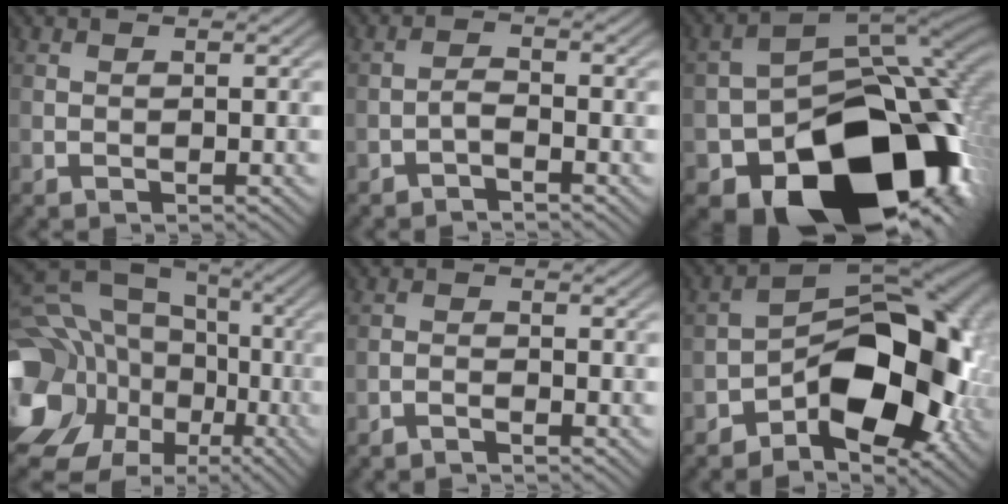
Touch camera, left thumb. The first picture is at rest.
{"total": 1.7, "force": [-1.3, 0.4, 0.9], "torque": [-0.019, 0.006, -0.031]}
{"total": 21.6, "force": [-9.4, 14.0, 13.6], "torque": [-0.196, -0.055, -0.125]}
{"total": 21.9, "force": [-4.9, 18.0, 11.4], "torque": [-0.261, -0.032, -0.098]}
{"total": 1.3, "force": [-1.2, 0.1, 0.5], "torque": [-0.008, 0.001, -0.027]}
{"total": 13.7, "force": [-4.8, 7.7, 10.3], "torque": [-0.130, 0.000, -0.089]}